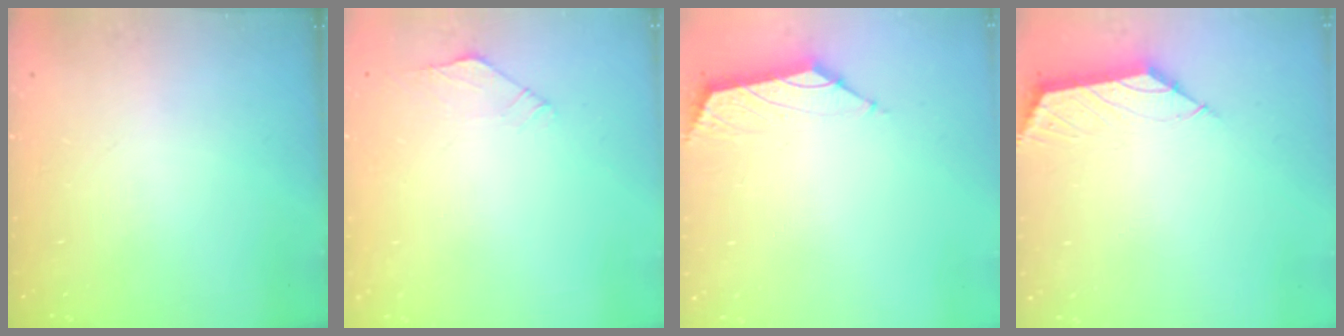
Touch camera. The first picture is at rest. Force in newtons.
{"total": 2.1, "press": 2.1, "slide": 0.5}
{"total": 1.6, "press": 1.5, "slide": 0.7}
{"total": 2.6, "press": 2.5, "slide": 0.7}